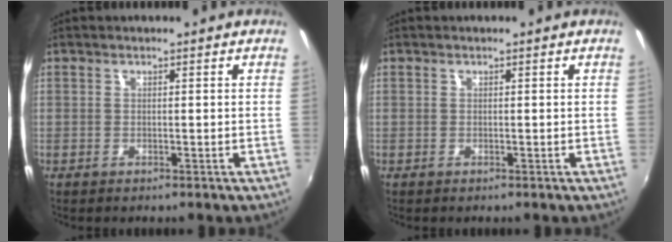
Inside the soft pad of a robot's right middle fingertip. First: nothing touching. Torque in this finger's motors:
{"motor_torque": [0.00, 0.00, 0.00, 0.00]}